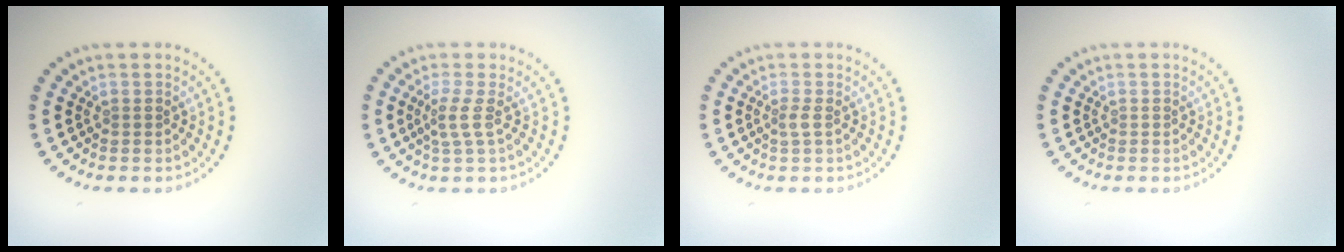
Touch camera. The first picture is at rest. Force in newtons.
{"total": 1.9, "press": 1.4, "slide": 1.3}
{"total": 1.1, "press": 0.8, "slide": 0.7}
{"total": 0.0}